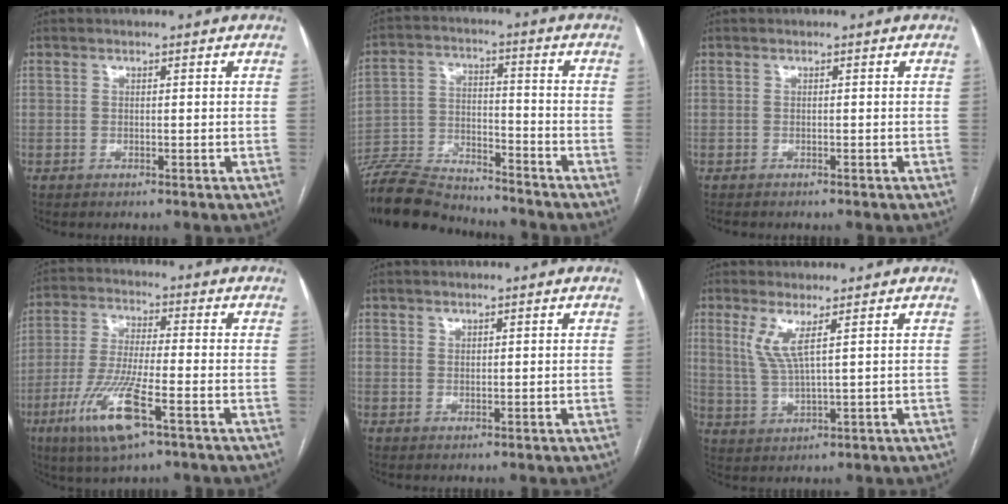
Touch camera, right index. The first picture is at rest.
{"total": 14.3, "force": [-13.6, 2.5, 3.6], "torque": [-0.067, 0.010, -0.242]}
{"total": 1.4, "force": [-1.3, 0.3, 0.5], "torque": [-0.011, -0.004, -0.017]}
{"total": 11.9, "force": [-5.5, 1.5, 10.5], "torque": [-0.218, -0.022, -0.100]}
{"total": 0.7, "force": [0.6, 0.3, 0.1], "torque": [0.003, -0.005, 0.010]}
{"total": 4.8, "force": [2.2, -0.1, 4.3], "torque": [-0.095, -0.007, 0.052]}